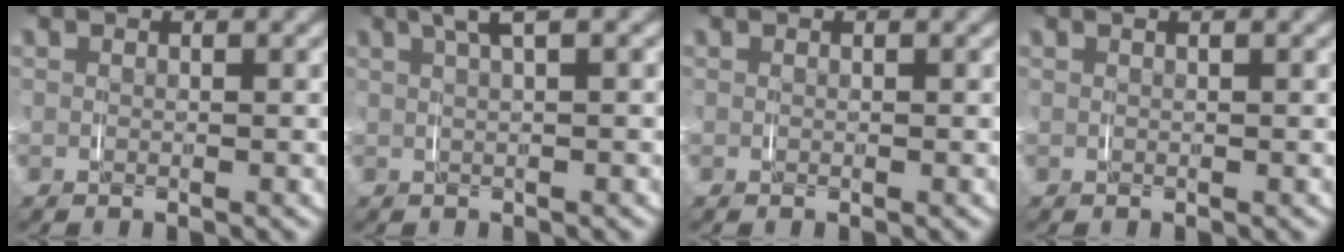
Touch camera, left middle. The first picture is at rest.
{"total": 3.4, "force": [2.3, 0.5, 2.4], "torque": [-0.036, 0.017, 0.032]}
{"total": 0.0}
{"total": 0.8, "force": [0.5, 0.0, 0.6], "torque": [-0.006, 0.007, 0.006]}